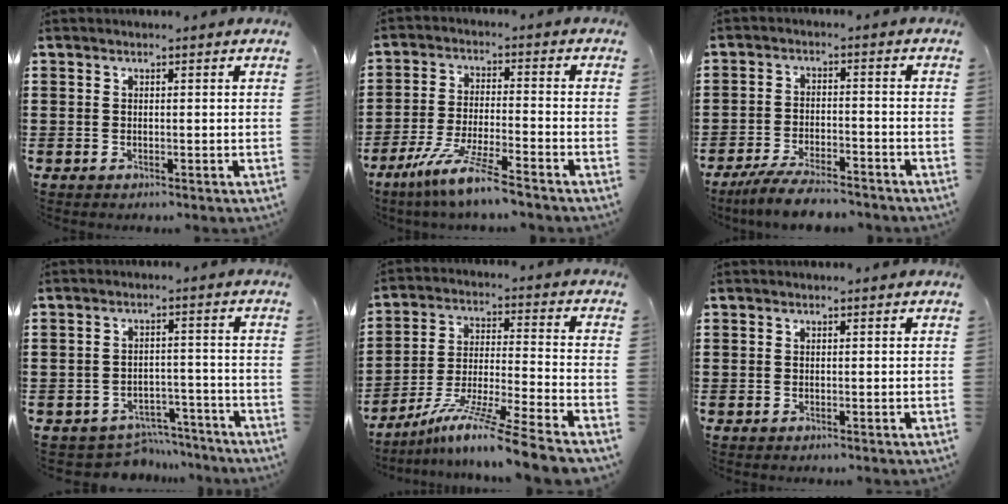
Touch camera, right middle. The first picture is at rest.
{"total": 7.9, "force": [-6.4, -0.3, 4.7], "torque": [-0.106, -0.018, -0.125]}
{"total": 5.7, "force": [-5.1, 0.6, 2.4], "torque": [-0.051, -0.004, -0.098]}
{"total": 4.7, "force": [-4.6, 1.2, 0.2], "torque": [-0.006, 0.011, -0.094]}
{"total": 11.5, "force": [-9.5, -0.8, 6.4], "torque": [-0.114, 0.002, -0.189]}
{"total": 0.0}